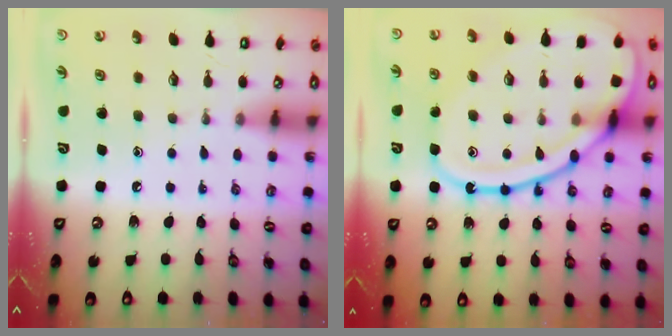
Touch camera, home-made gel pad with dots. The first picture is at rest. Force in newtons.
{"total": 20.6, "press": 20.5, "slide": 2.0}